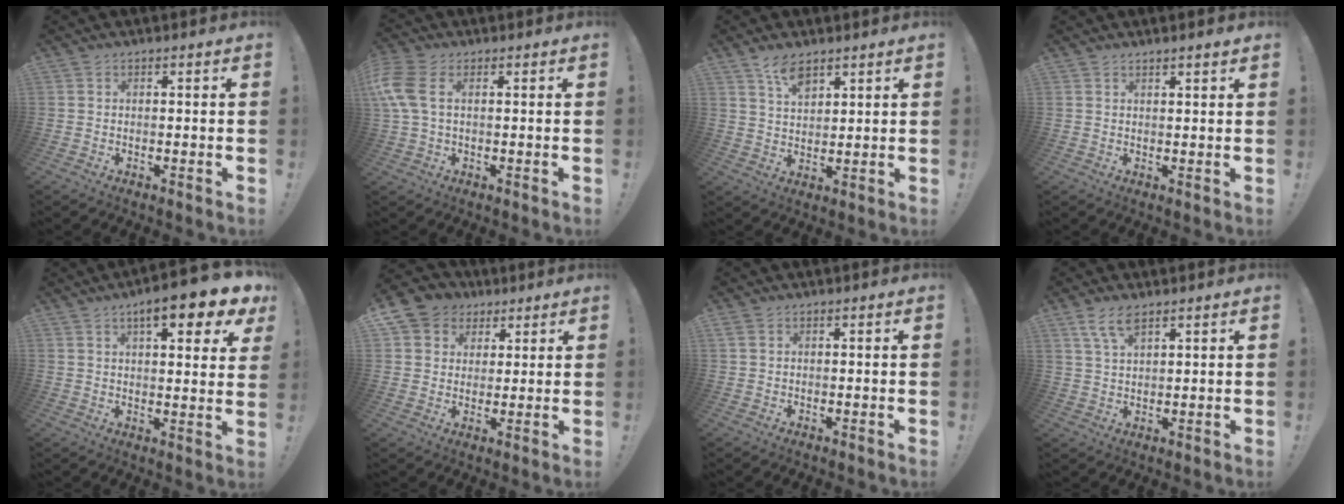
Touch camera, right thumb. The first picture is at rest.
{"total": 8.4, "force": [1.9, 4.7, 6.7], "torque": [-0.142, 0.000, 0.037]}
{"total": 6.5, "force": [4.8, 2.5, 3.6], "torque": [-0.063, -0.027, 0.087]}
{"total": 1.5, "force": [1.4, -0.1, 0.7], "torque": [0.000, -0.010, 0.022]}
{"total": 11.4, "force": [6.2, 2.8, 9.1], "torque": [-0.119, -0.034, 0.093]}
{"total": 8.1, "force": [3.3, 7.2, 1.9], "torque": [-0.030, -0.013, 0.070]}
{"total": 0.8, "force": [0.3, 0.6, 0.5], "torque": [-0.010, 0.003, 0.007]}
{"total": 6.1, "force": [4.1, 2.1, 4.0], "torque": [-0.069, -0.016, 0.074]}